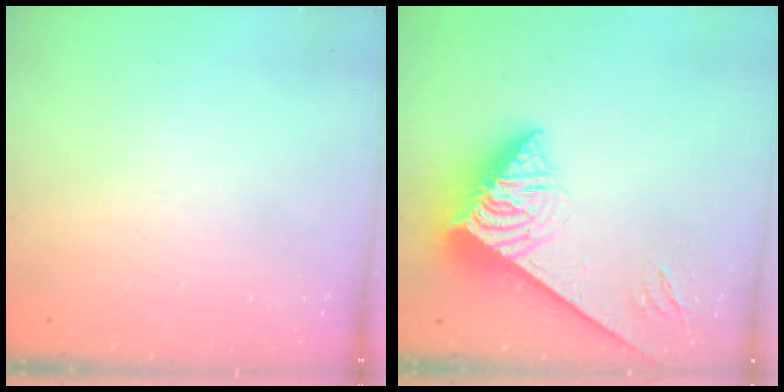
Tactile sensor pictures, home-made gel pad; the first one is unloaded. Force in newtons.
{"total": 6.8, "press": 6.7, "slide": 1.0}